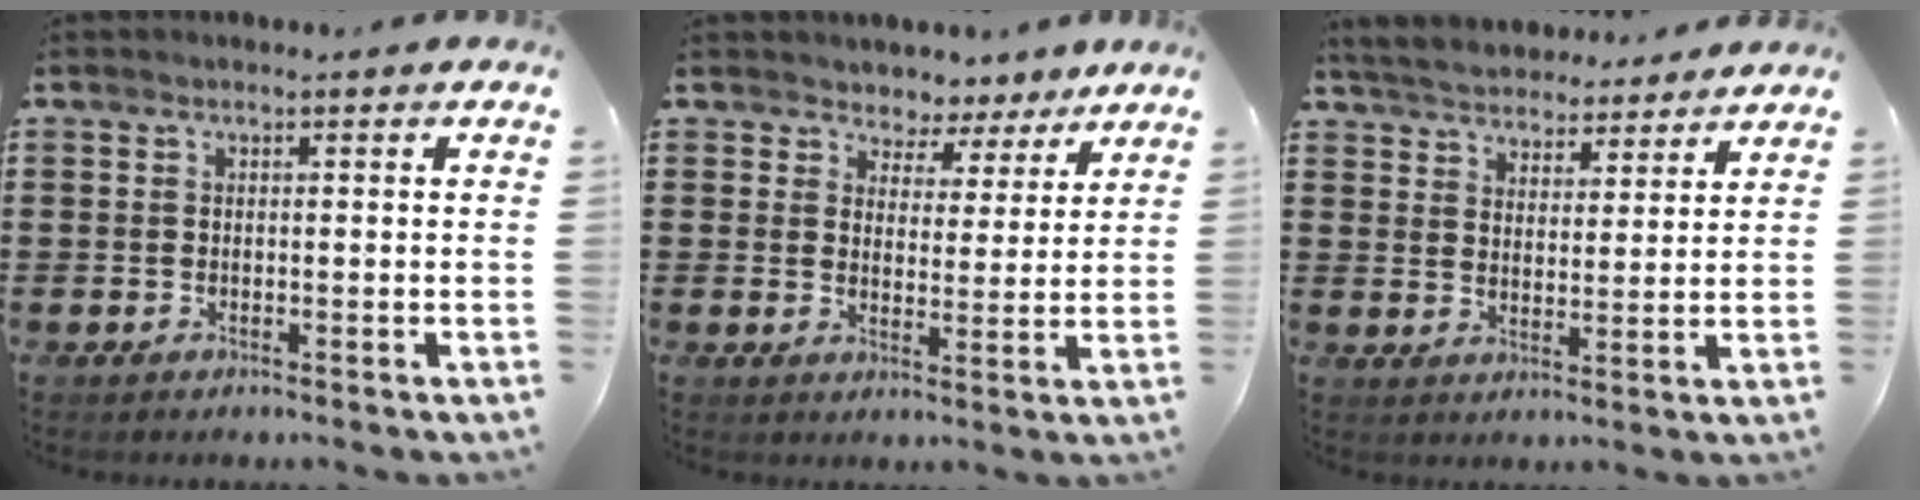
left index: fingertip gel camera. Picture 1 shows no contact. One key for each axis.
{"total": 4.1, "fx": 3.4, "fy": 2.2, "fz": -0.1, "tx": -0.014, "ty": -0.017, "tz": 0.058}
{"total": 4.5, "fx": 4.5, "fy": 0.8, "fz": 0.1, "tx": -0.026, "ty": -0.022, "tz": 0.078}